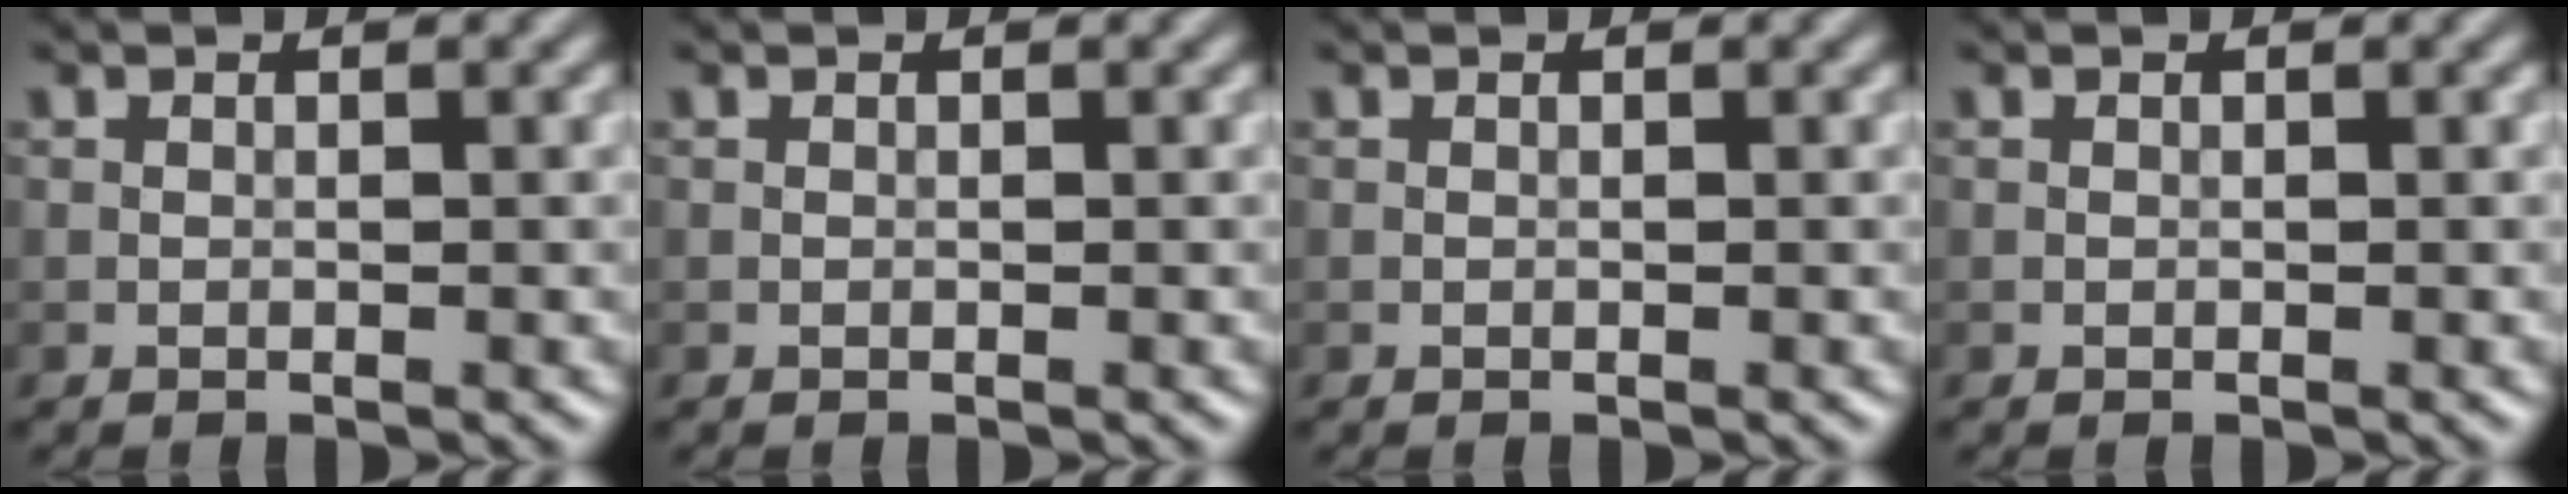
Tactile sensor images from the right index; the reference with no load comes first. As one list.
[{"total": 0.0}, {"total": 0.0}, {"total": 0.0}]